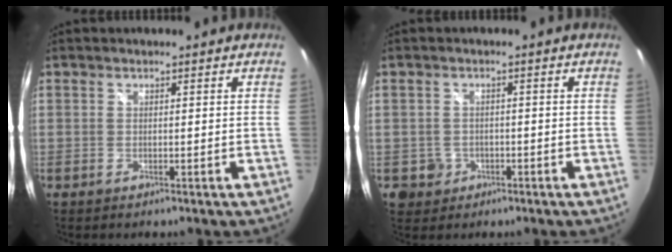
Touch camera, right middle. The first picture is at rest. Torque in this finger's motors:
{"motor_torque": [0.28, -0.41, 0.03, 0.01]}